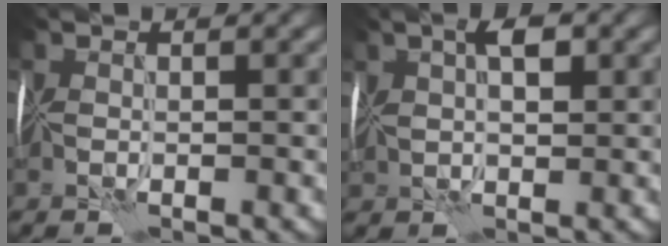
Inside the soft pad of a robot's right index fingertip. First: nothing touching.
{"total": 3.6, "force": [1.7, 1.8, 2.6], "torque": [-0.053, 0.017, 0.029]}